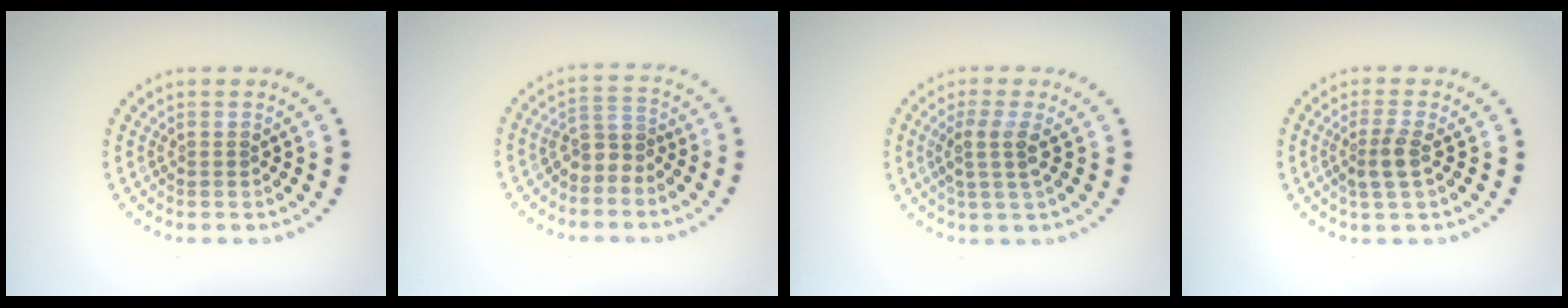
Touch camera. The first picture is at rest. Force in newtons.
{"total": 2.4, "press": 2.0, "slide": 1.4}
{"total": 2.5, "press": 2.0, "slide": 1.5}
{"total": 2.2, "press": 1.9, "slide": 1.2}